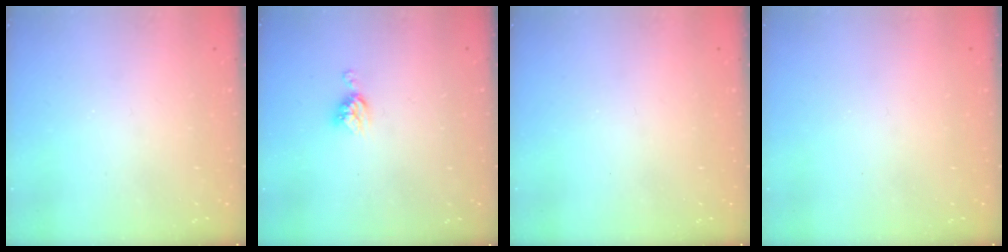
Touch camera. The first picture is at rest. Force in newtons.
{"total": 5.9, "press": 5.9, "slide": 0.4}
{"total": 0.0}
{"total": 0.0}